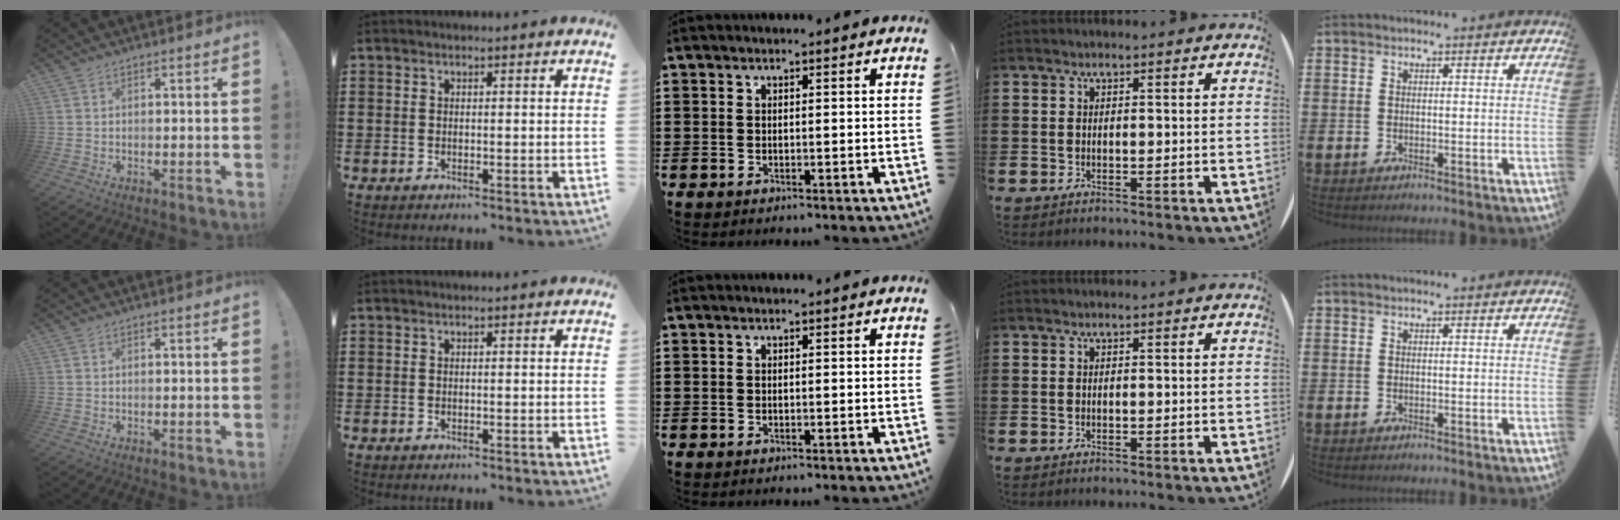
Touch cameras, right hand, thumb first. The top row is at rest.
{}